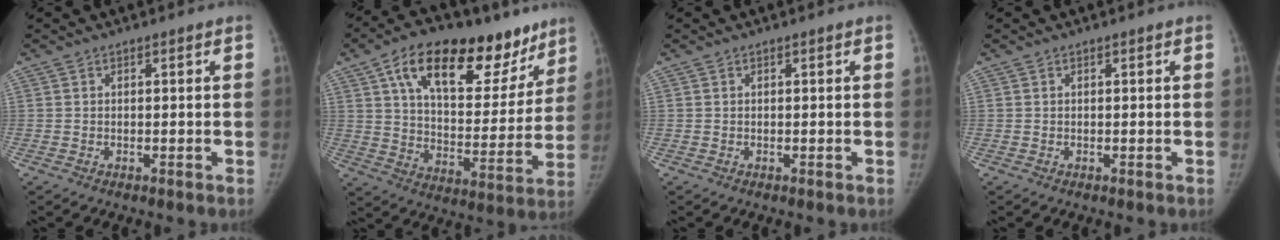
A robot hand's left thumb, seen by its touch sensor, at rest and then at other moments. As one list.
[{"total": 26.3, "force": [15.4, 12.8, 17.0], "torque": [-0.211, -0.025, 0.241]}, {"total": 0.0}, {"total": 0.0}]